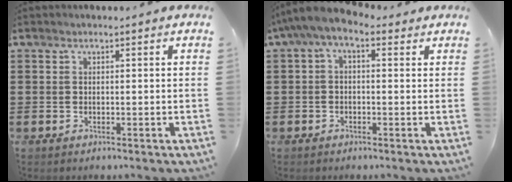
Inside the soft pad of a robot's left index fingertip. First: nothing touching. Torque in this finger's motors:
{"motor_torque": [1.53, 0.61, 0.75, 0.17]}